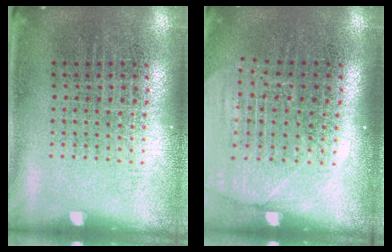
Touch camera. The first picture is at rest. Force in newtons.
{"total": 1.8, "press": 1.6, "slide": 0.8}